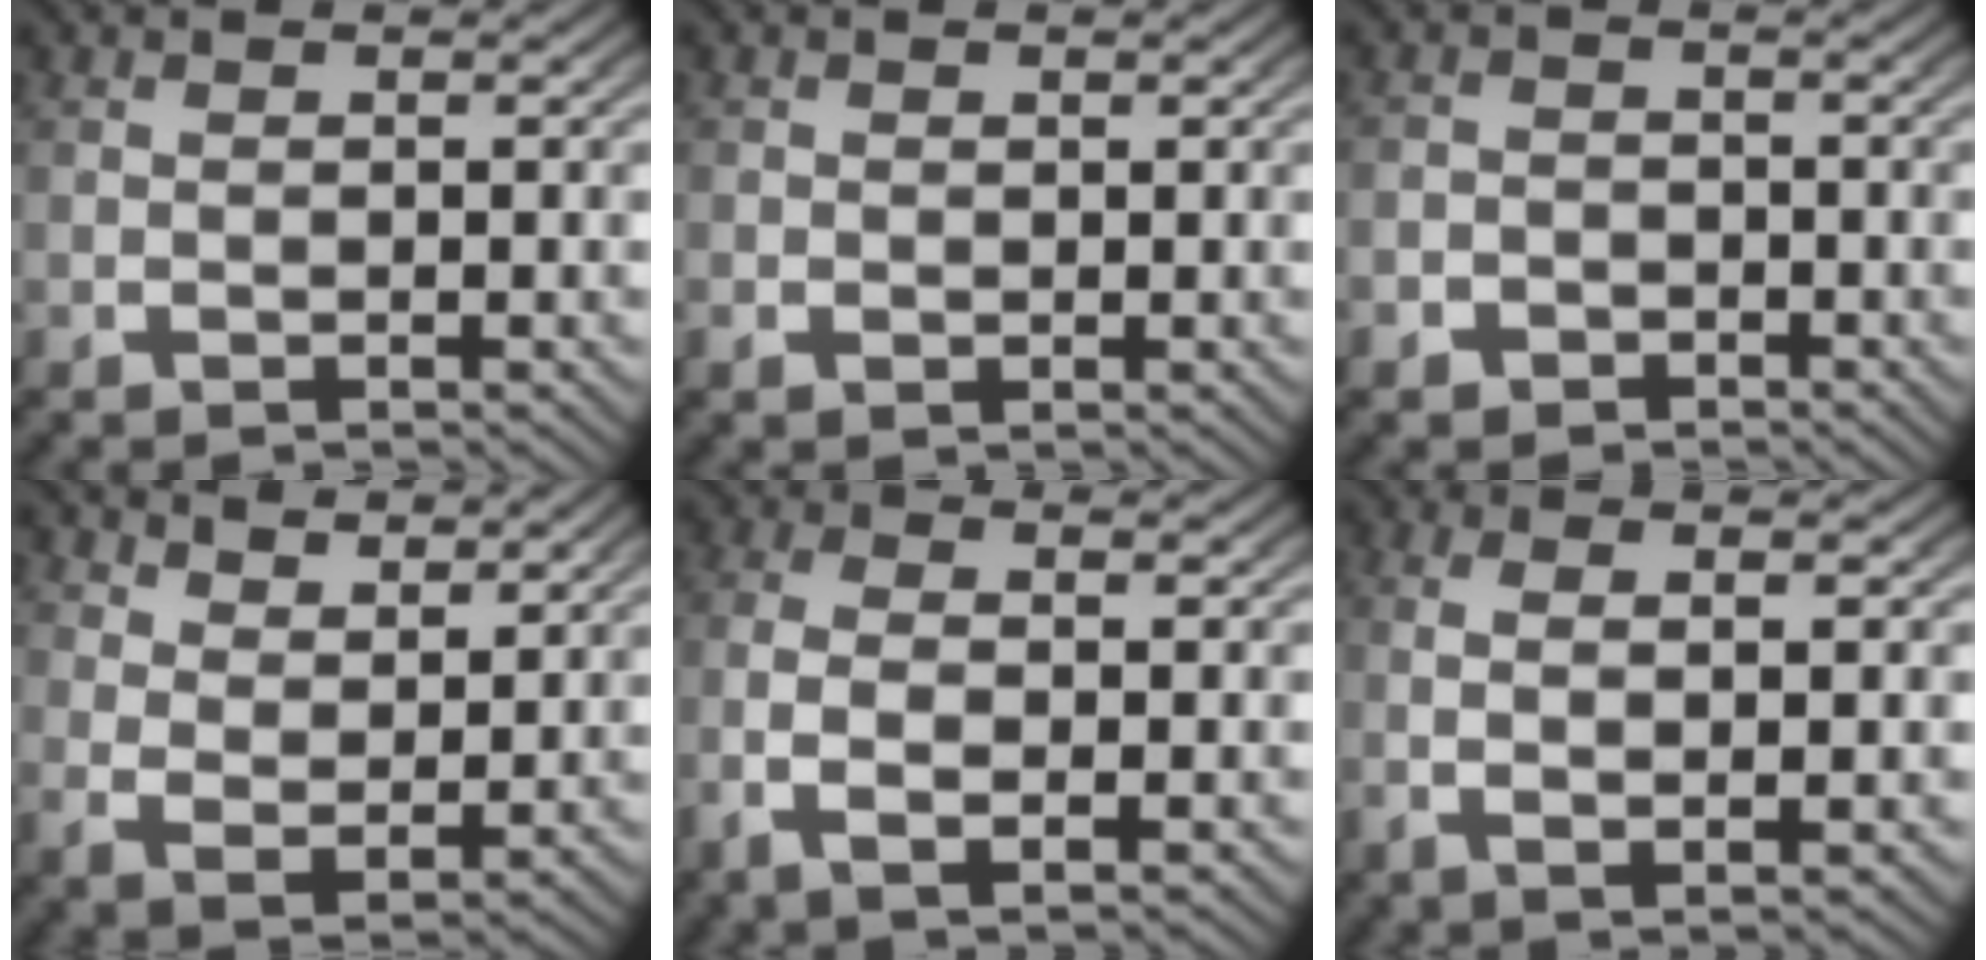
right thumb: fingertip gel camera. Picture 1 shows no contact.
{"total": 0.9, "force": [0.1, 0.9, 0.4], "torque": [-0.003, -0.003, 0.004]}
{"total": 2.4, "force": [-1.5, 1.8, 0.1], "torque": [0.005, -0.007, -0.028]}
{"total": 3.9, "force": [2.1, 2.3, 2.3], "torque": [-0.049, -0.019, 0.052]}
{"total": 5.2, "force": [-0.7, 2.5, 4.6], "torque": [-0.110, -0.010, -0.005]}
{"total": 4.4, "force": [0.3, 1.3, 4.2], "torque": [-0.087, -0.002, 0.012]}